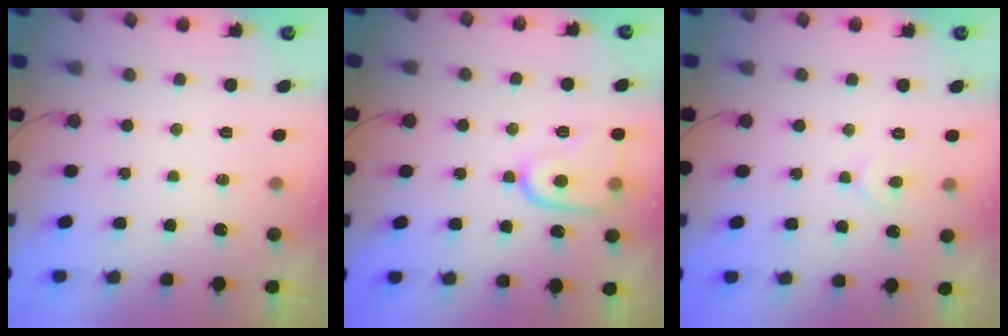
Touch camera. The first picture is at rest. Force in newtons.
{"total": 11.0, "press": 10.9, "slide": 1.2}
{"total": 4.4, "press": 4.4, "slide": 0.6}